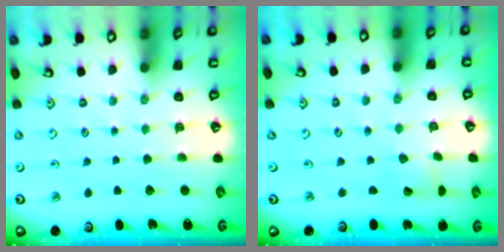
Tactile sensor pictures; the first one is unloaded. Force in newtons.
{"total": 2.9, "press": 2.9, "slide": 0.1}